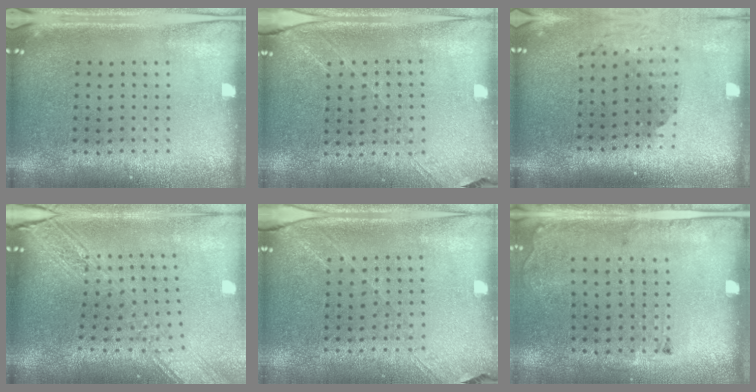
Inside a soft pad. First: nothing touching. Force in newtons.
{"total": 1.3, "press": 1.2, "slide": 0.5}
{"total": 1.9, "press": 1.4, "slide": 1.3}
{"total": 2.9, "press": 2.3, "slide": 1.9}
{"total": 1.3, "press": 1.2, "slide": 0.6}
{"total": 1.9, "press": 1.3, "slide": 1.4}